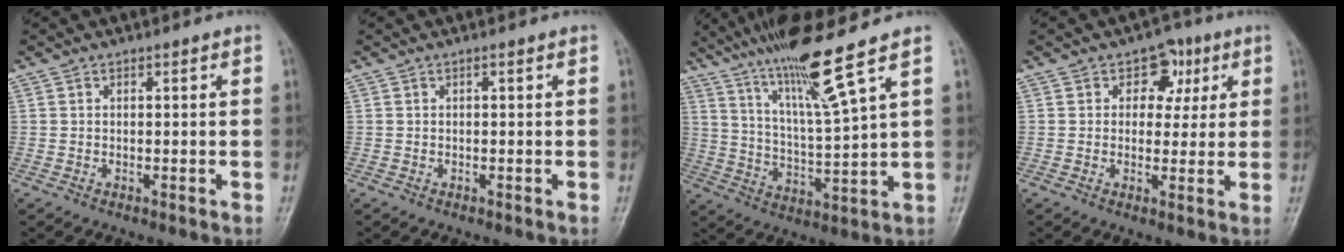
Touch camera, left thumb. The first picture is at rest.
{"total": 0.0}
{"total": 13.5, "force": [9.1, -0.7, 10.0], "torque": [-0.177, -0.050, 0.167]}
{"total": 6.1, "force": [2.3, 4.7, 3.0], "torque": [0.004, -0.002, 0.026]}